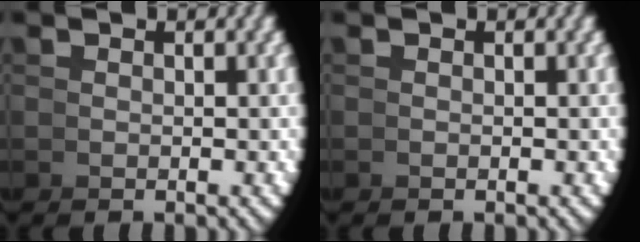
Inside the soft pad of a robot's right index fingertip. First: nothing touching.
{"total": 0.0}